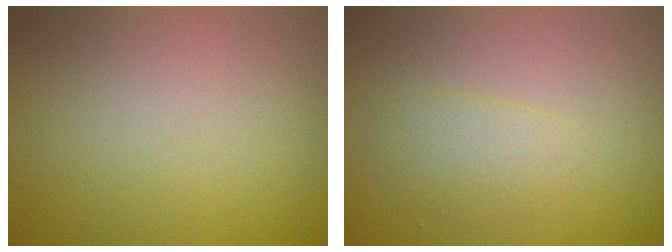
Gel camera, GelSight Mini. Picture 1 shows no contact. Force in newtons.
{"total": 2.0, "press": 2.0, "slide": 0.1}